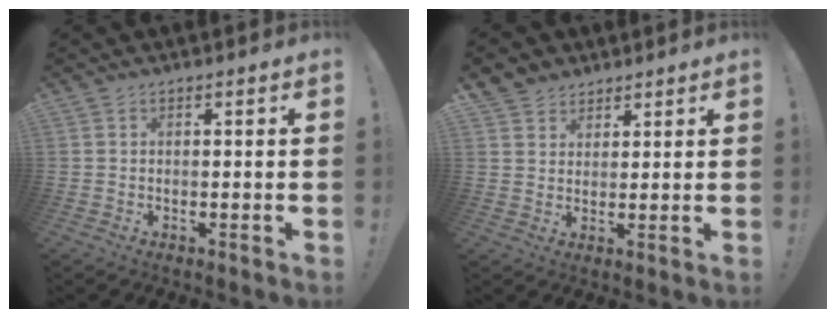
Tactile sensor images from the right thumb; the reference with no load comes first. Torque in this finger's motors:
{"motor_torque": [0.01, 0.07, 0.80, 0.78, 0.19]}